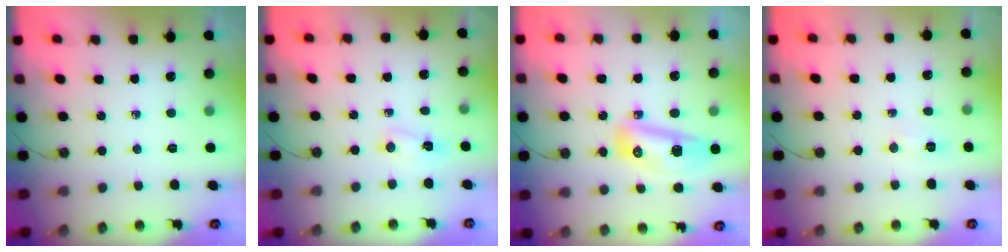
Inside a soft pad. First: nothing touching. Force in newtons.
{"total": 2.1, "press": 2.1, "slide": 0.4}
{"total": 10.5, "press": 10.3, "slide": 2.0}
{"total": 3.4, "press": 3.2, "slide": 1.1}